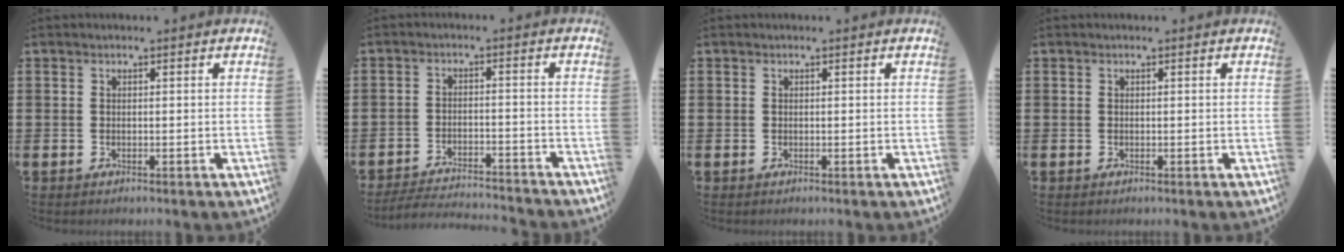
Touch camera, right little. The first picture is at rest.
{"total": 3.4, "force": [-3.4, 0.0, 0.4], "torque": [-0.008, 0.002, -0.070]}
{"total": 0.0}
{"total": 0.0}